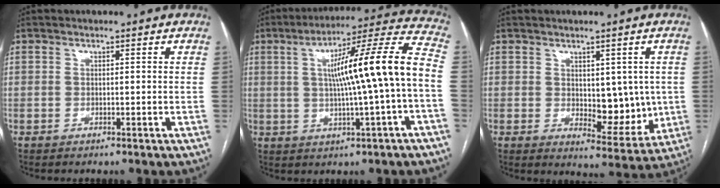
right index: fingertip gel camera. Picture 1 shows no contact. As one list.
[{"total": 15.9, "force": [0.0, -0.3, 15.9], "torque": [-0.239, 0.026, -0.001]}, {"total": 7.8, "force": [0.2, 3.9, 6.8], "torque": [-0.074, -0.006, 0.017]}]